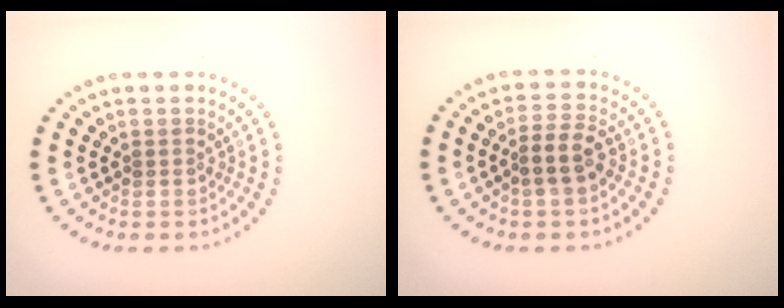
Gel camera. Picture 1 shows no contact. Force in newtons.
{"total": 2.7, "press": 2.5, "slide": 1.1}